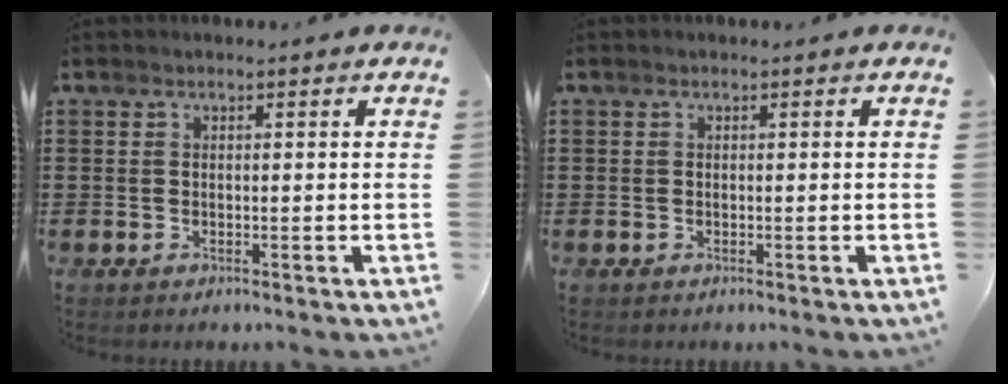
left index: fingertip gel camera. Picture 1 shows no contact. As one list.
[{"total": 0.0}]